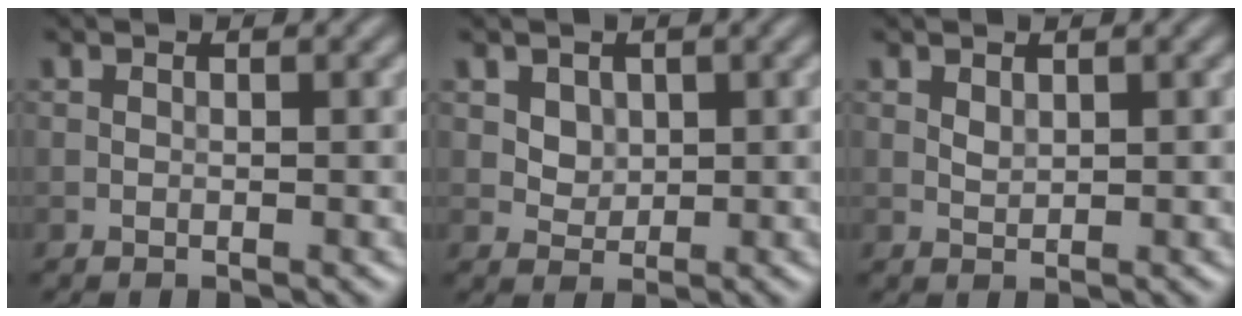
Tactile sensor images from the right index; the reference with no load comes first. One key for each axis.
{"total": 2.1, "fx": 1.0, "fy": 1.7, "fz": 0.9, "tx": -0.020, "ty": -0.006, "tz": 0.034}
{"total": 0.8, "fx": 0.5, "fy": 0.4, "fz": 0.5, "tx": -0.014, "ty": -0.001, "tz": 0.013}